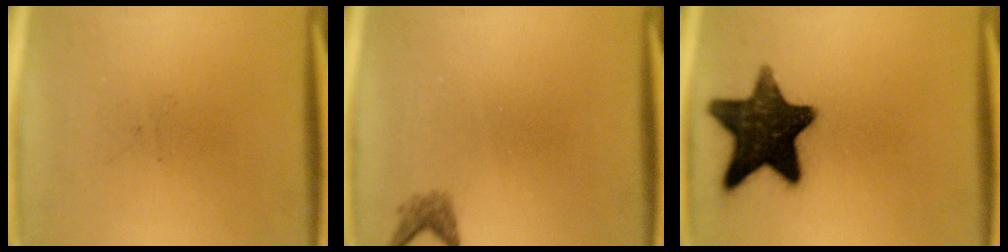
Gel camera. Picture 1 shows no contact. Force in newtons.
{"total": 1.4}
{"total": 16.0}